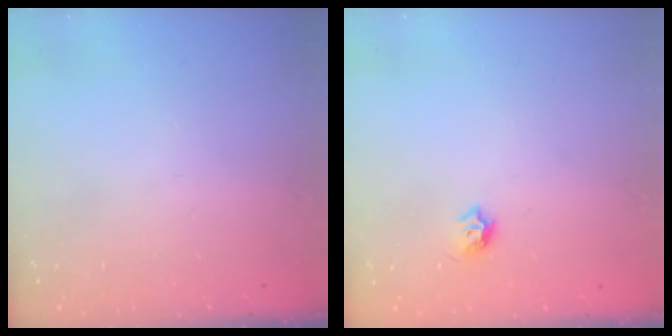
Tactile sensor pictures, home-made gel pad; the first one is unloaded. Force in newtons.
{"total": 4.1, "press": 4.0, "slide": 0.7}